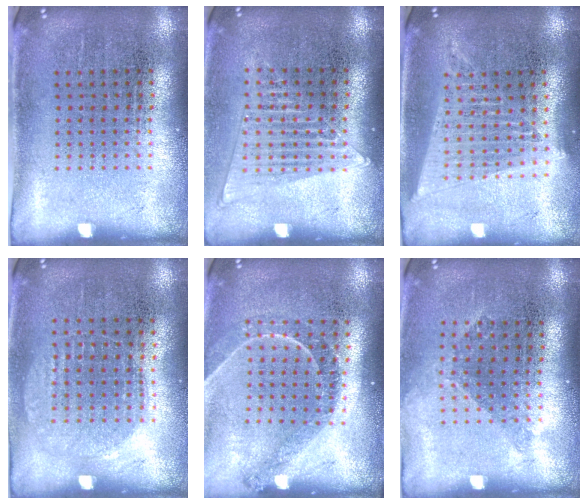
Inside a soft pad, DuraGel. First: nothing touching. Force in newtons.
{"total": 1.5, "press": 1.3, "slide": 0.6}
{"total": 1.7, "press": 1.5, "slide": 0.8}
{"total": 0.9, "press": 0.9, "slide": 0.3}
{"total": 1.2, "press": 1.2, "slide": 0.2}
{"total": 1.1, "press": 0.8, "slide": 0.7}